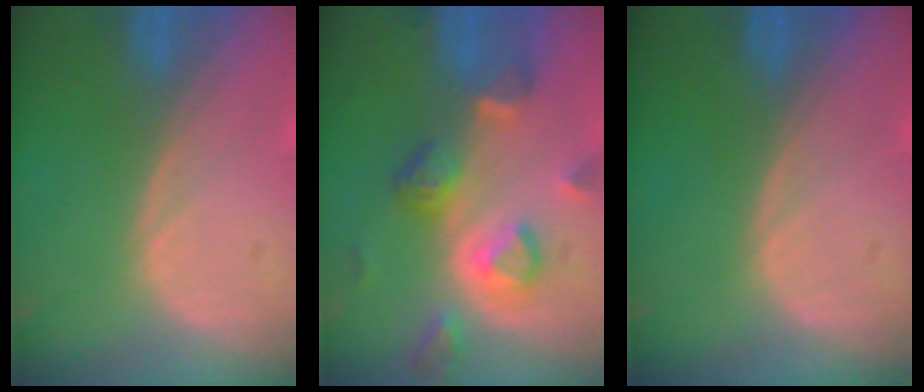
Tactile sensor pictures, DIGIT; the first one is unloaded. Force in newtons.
{"total": 8.1, "press": 7.2, "slide": 3.7}
{"total": 0.0}